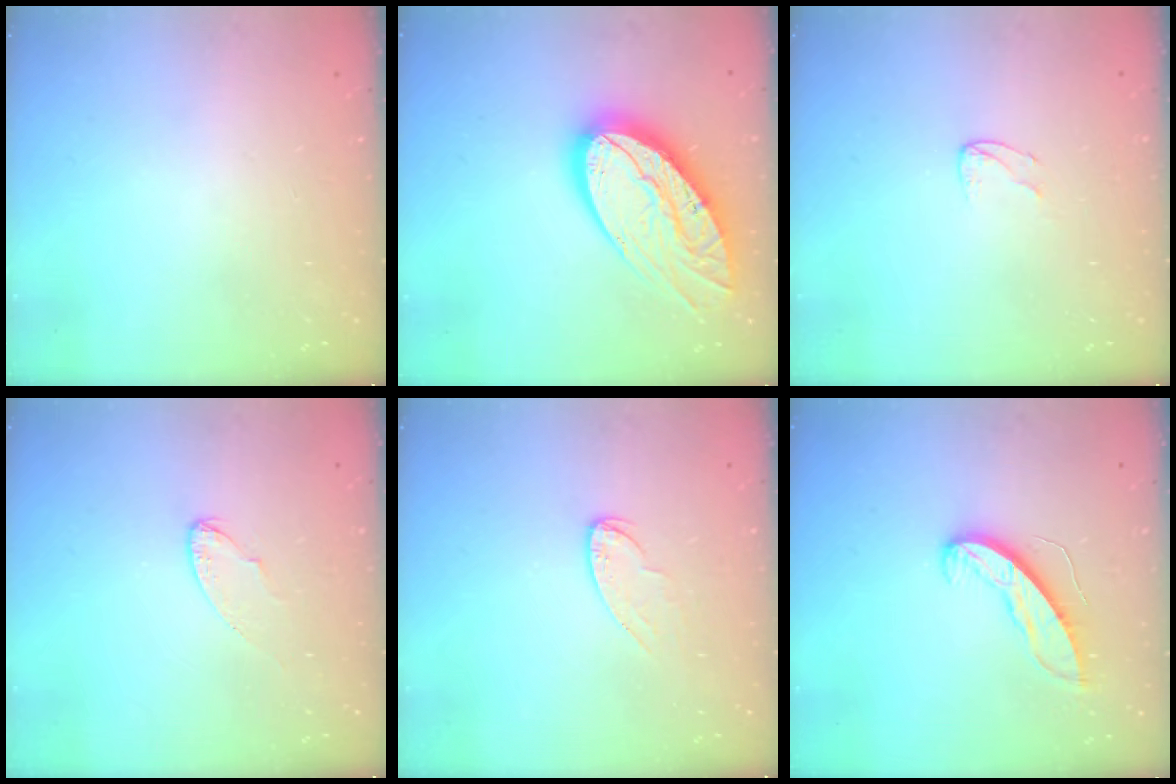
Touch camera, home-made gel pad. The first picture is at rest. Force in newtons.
{"total": 22.4, "press": 22.3, "slide": 1.7}
{"total": 3.7, "press": 3.7, "slide": 0.4}
{"total": 4.4, "press": 4.4, "slide": 0.4}
{"total": 6.5, "press": 6.5, "slide": 0.3}
{"total": 9.0, "press": 9.0, "slide": 0.3}